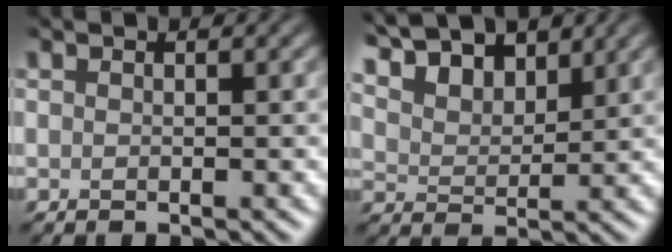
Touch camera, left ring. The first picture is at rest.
{"total": 6.8, "force": [5.2, 3.2, 2.9], "torque": [-0.083, 0.016, 0.086]}